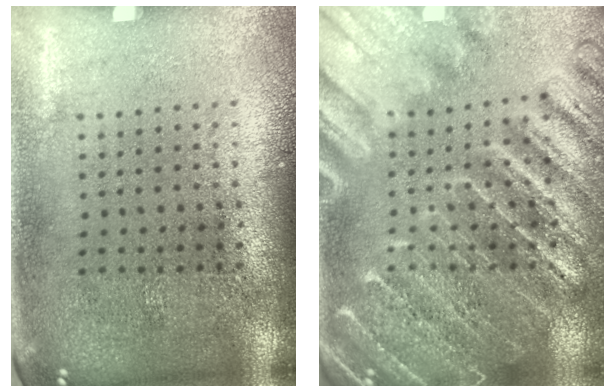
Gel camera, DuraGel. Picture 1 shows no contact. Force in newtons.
{"total": 3.8, "press": 3.7, "slide": 1.1}